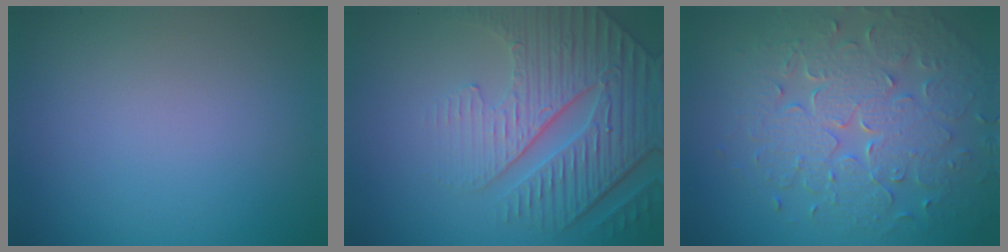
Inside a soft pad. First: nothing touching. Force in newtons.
{"total": 6.1, "press": 5.2, "slide": 3.2}
{"total": 8.0, "press": 5.8, "slide": 5.5}